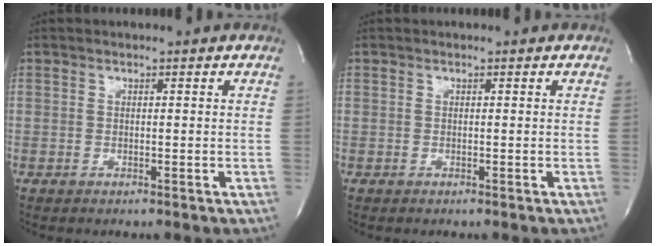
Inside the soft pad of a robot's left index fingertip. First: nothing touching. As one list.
[{"total": 0.0}]